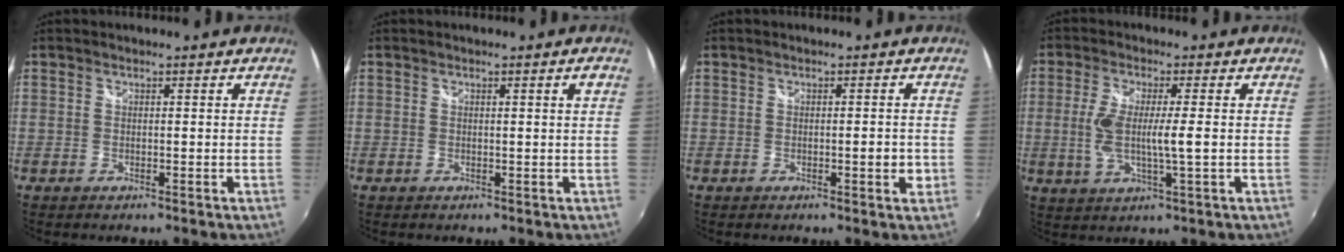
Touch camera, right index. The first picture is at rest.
{"total": 1.4, "force": [0.5, -0.4, 1.3], "torque": [-0.018, 0.002, 0.007]}
{"total": 2.2, "force": [-0.5, 0.7, 2.0], "torque": [-0.027, 0.003, -0.004]}
{"total": 8.0, "force": [-0.6, 1.3, 7.9], "torque": [-0.153, -0.010, -0.010]}